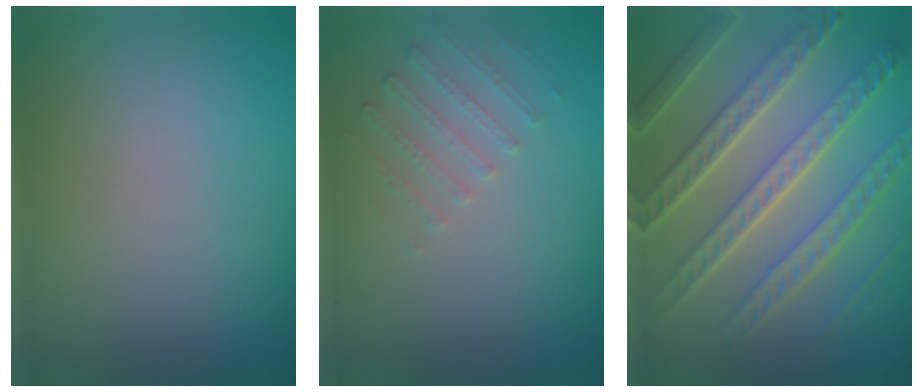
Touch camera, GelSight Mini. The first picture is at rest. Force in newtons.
{"total": 1.3, "press": 0.9, "slide": 1.0}
{"total": 8.9, "press": 6.4, "slide": 6.3}